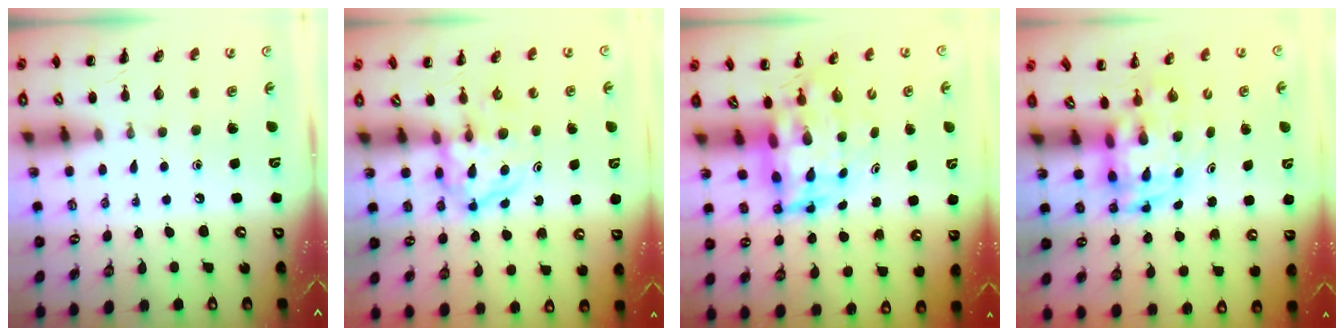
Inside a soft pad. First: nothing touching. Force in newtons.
{"total": 3.8, "press": 3.8, "slide": 0.4}
{"total": 5.3, "press": 5.0, "slide": 1.8}
{"total": 3.6, "press": 3.5, "slide": 0.8}